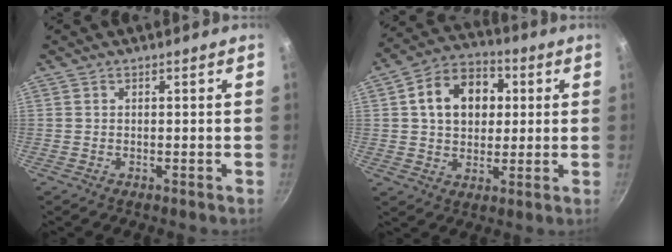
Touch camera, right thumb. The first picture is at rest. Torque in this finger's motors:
{"motor_torque": [-0.62, 1.11, 0.35, -0.14, 0.12]}